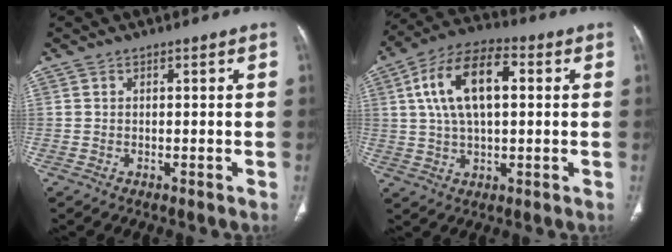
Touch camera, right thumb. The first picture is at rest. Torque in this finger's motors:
{"motor_torque": [-0.20, 2.75, 1.23, 0.12, 0.55]}